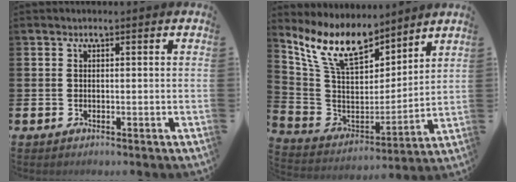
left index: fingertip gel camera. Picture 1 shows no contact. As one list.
[{"total": 11.9, "force": [10.0, 4.4, 4.9], "torque": [-0.147, -0.051, 0.185]}]